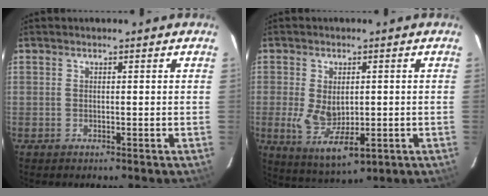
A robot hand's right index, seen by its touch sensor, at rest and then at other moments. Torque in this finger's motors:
{"motor_torque": [0.57, 0.12, 0.18, 0.11]}